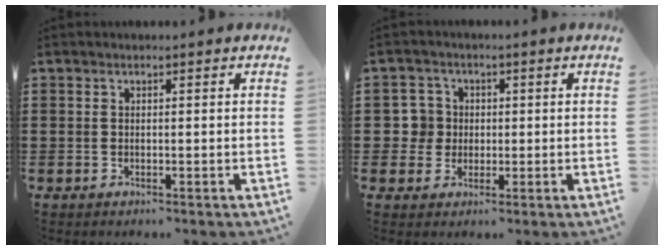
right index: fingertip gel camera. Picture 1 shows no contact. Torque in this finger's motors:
{"motor_torque": [0.37, 0.33, 0.12, -0.03]}